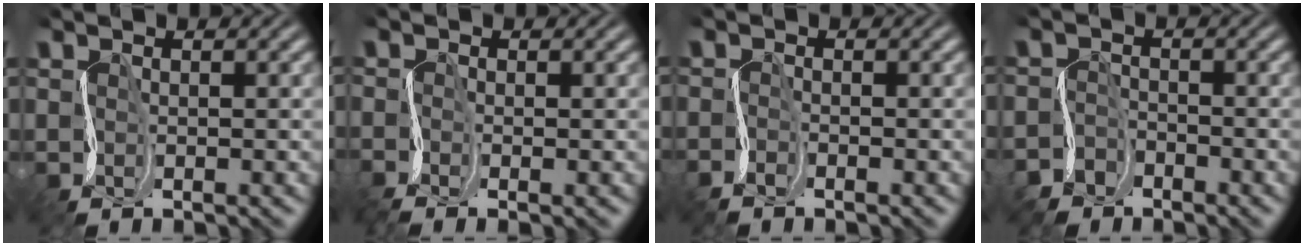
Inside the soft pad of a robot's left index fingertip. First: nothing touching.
{"total": 1.5, "force": [-1.4, 0.0, 0.7], "torque": [-0.018, -0.007, -0.034]}
{"total": 1.7, "force": [-1.7, 0.2, 0.3], "torque": [-0.014, -0.002, -0.042]}
{"total": 3.3, "force": [-3.0, 1.6, 0.2], "torque": [-0.005, -0.001, -0.065]}